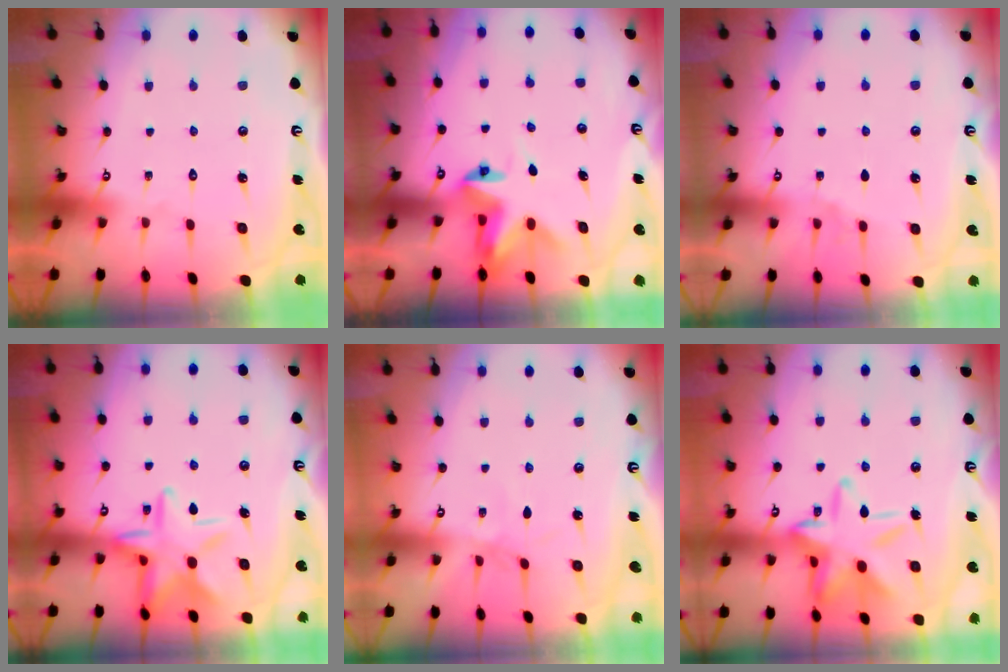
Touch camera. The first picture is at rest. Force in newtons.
{"total": 4.5, "press": 4.5, "slide": 0.5}
{"total": 2.5, "press": 2.0, "slide": 1.6}
{"total": 14.0, "press": 13.9, "slide": 1.0}
{"total": 1.6, "press": 1.6, "slide": 0.3}
{"total": 17.5, "press": 17.4, "slide": 1.1}